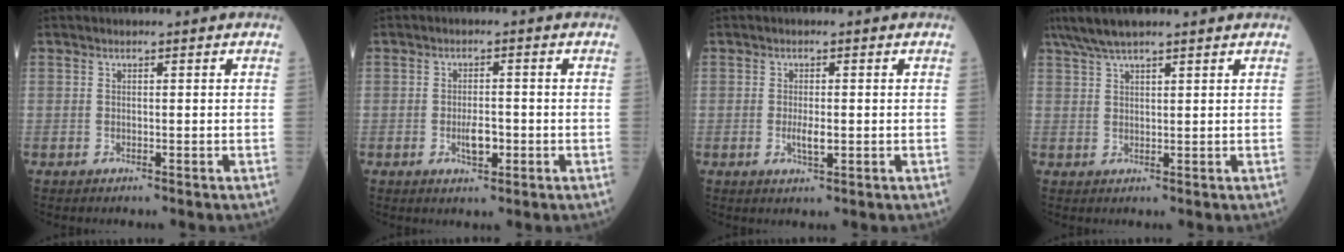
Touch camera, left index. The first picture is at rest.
{"total": 3.2, "force": [-1.0, 1.3, 2.8], "torque": [-0.055, 0.001, -0.013]}
{"total": 2.5, "force": [-0.3, 0.7, 2.3], "torque": [-0.050, -0.003, -0.003]}
{"total": 7.2, "force": [5.9, 0.6, 4.2], "torque": [-0.076, 0.042, 0.104]}